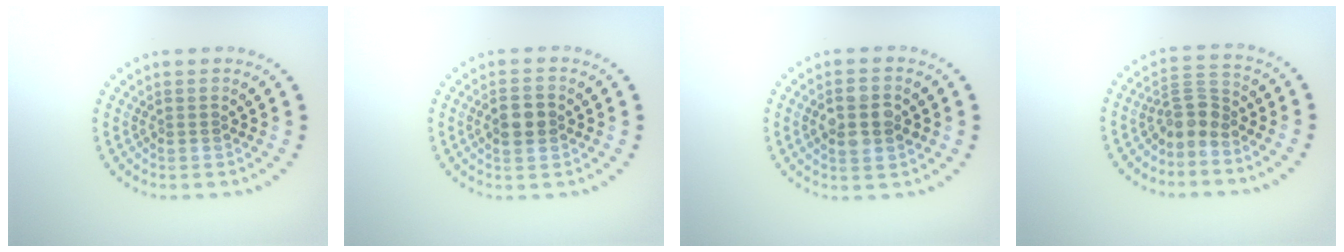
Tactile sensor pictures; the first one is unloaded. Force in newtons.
{"total": 2.4, "press": 2.4, "slide": 0.2}
{"total": 3.3, "press": 3.3, "slide": 0.2}
{"total": 2.7, "press": 2.0, "slide": 1.8}